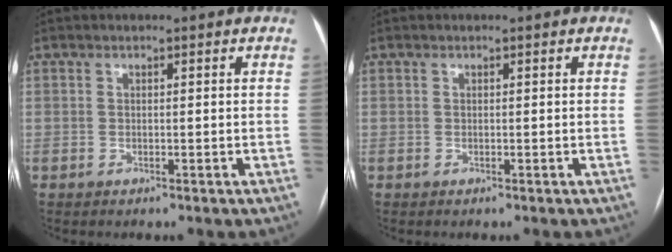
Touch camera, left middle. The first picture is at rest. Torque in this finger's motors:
{"motor_torque": [0.00, 0.00, 0.00, 0.00]}